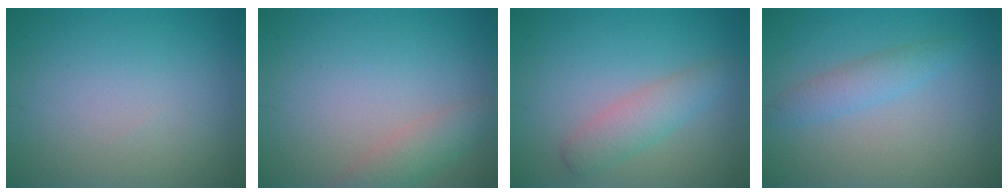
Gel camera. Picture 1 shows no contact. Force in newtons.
{"total": 2.5, "press": 2.5, "slide": 0.2}
{"total": 2.8, "press": 2.8, "slide": 0.1}
{"total": 2.1, "press": 2.1, "slide": 0.0}